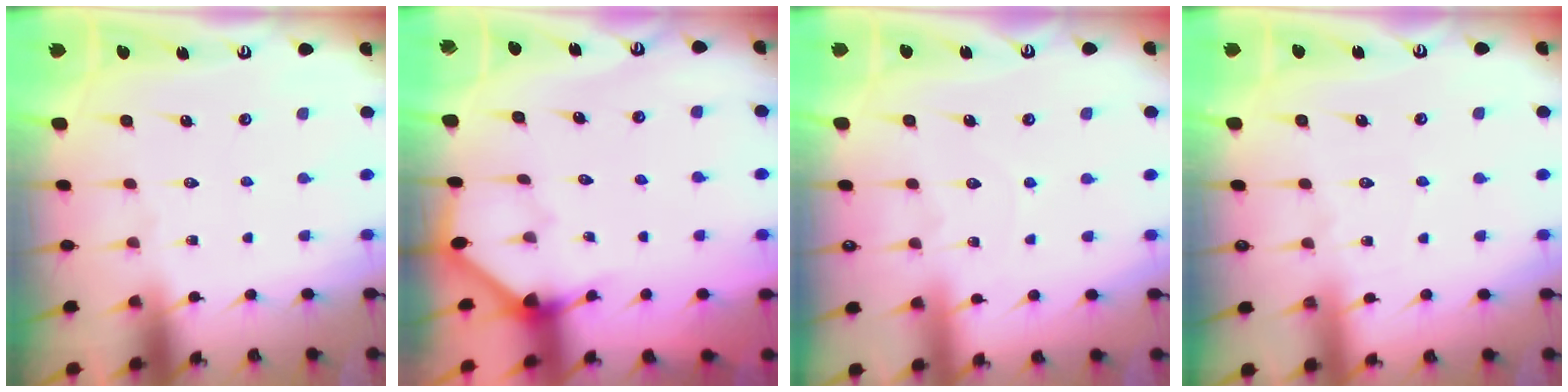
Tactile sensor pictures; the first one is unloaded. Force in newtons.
{"total": 2.9, "press": 2.8, "slide": 0.4}
{"total": 3.3, "press": 3.3, "slide": 0.3}
{"total": 3.4, "press": 3.4, "slide": 0.4}